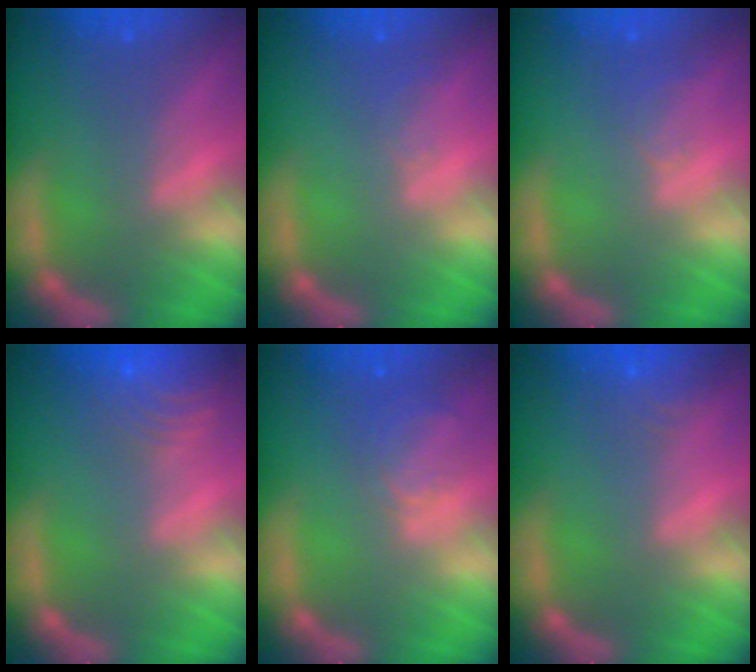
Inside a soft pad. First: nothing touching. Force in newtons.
{"total": 1.0}
{"total": 1.5}
{"total": 8.5}
{"total": 2.9}
{"total": 2.4}